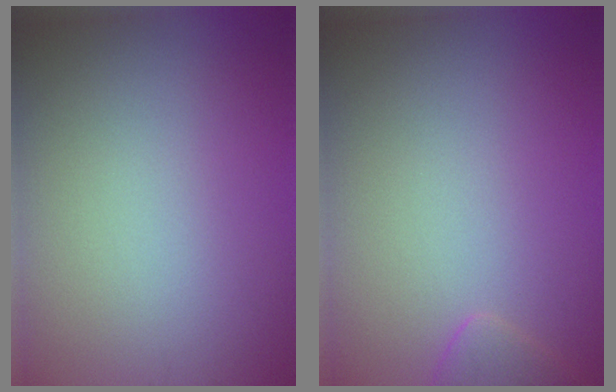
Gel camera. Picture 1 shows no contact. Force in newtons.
{"total": 1.4, "press": 1.4, "slide": 0.2}